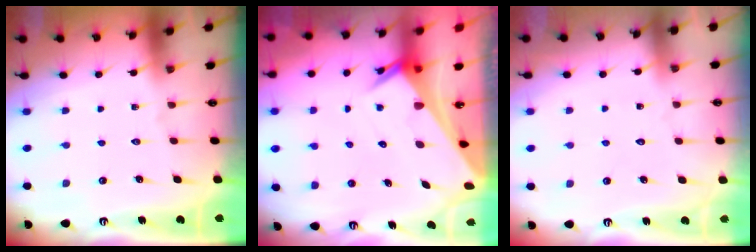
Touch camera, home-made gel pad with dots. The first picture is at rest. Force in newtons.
{"total": 3.7, "press": 3.7, "slide": 0.3}
{"total": 2.8, "press": 2.8, "slide": 0.2}